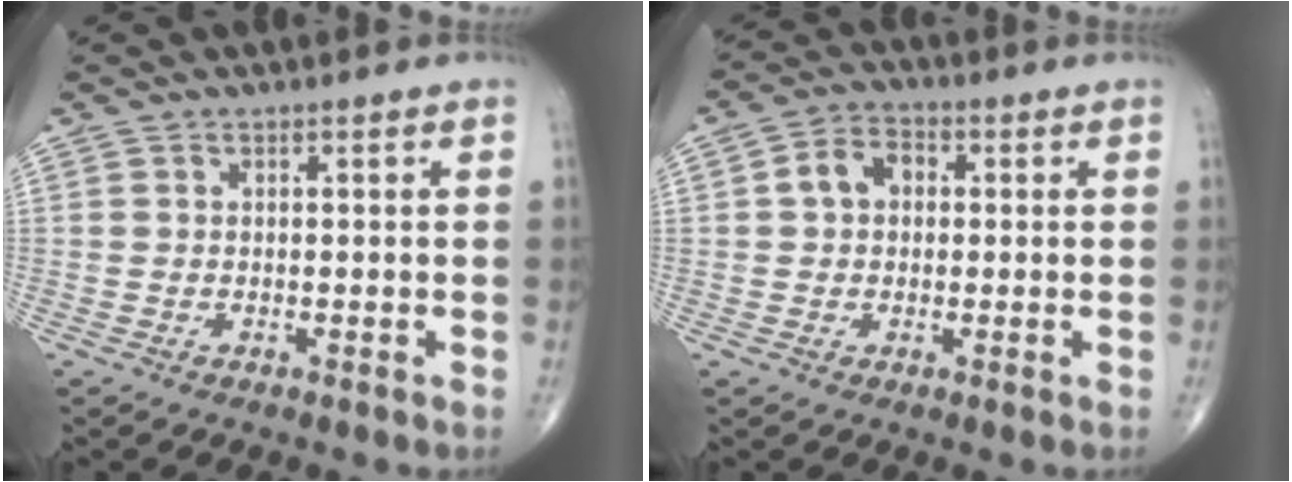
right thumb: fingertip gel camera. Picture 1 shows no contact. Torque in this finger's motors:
{"motor_torque": [-0.27, 0.45, 0.15, 0.10, 0.10]}